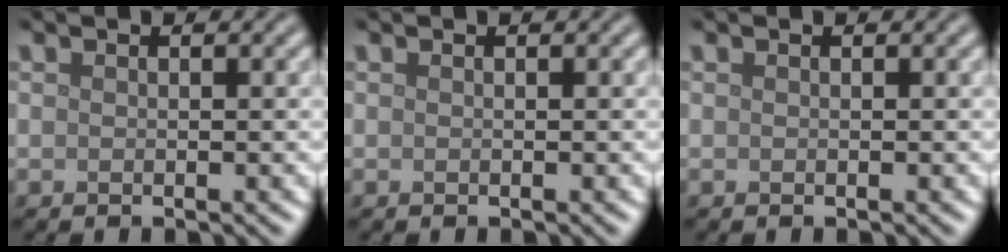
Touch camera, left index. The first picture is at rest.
{"total": 0.0}
{"total": 0.0}